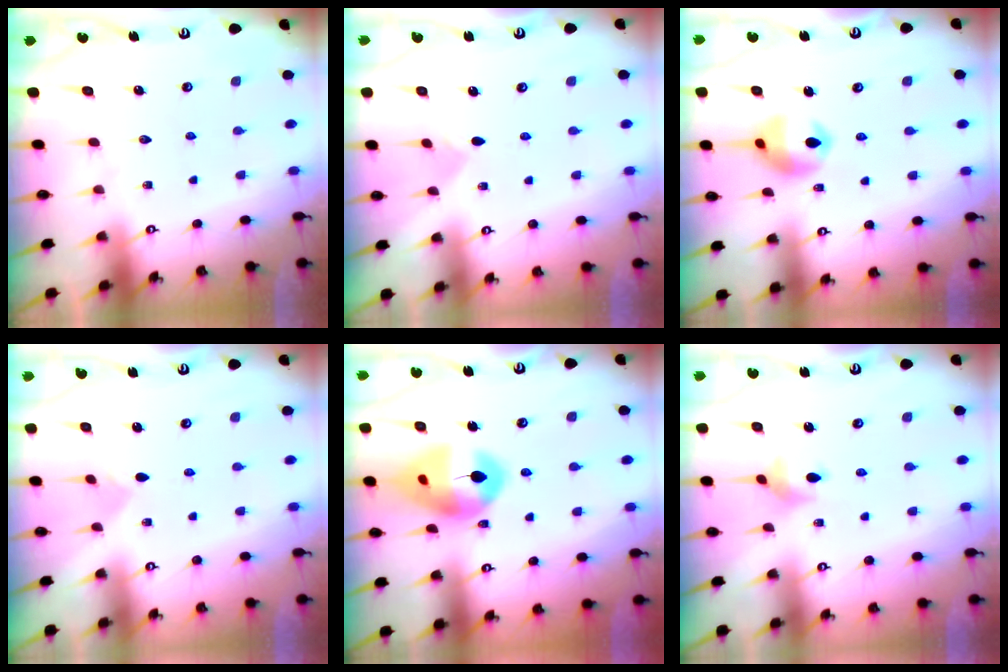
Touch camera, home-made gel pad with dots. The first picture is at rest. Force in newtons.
{"total": 2.4, "press": 2.4, "slide": 0.5}
{"total": 11.2, "press": 11.1, "slide": 1.5}
{"total": 2.4, "press": 2.4, "slide": 0.5}
{"total": 14.3, "press": 14.2, "slide": 1.7}
{"total": 5.8, "press": 5.8, "slide": 0.6}